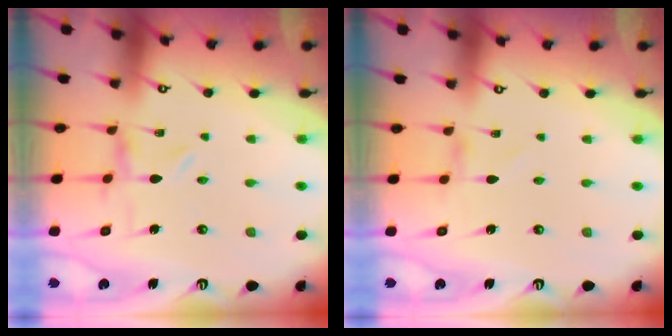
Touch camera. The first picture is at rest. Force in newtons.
{"total": 0.8, "press": 0.8, "slide": 0.1}